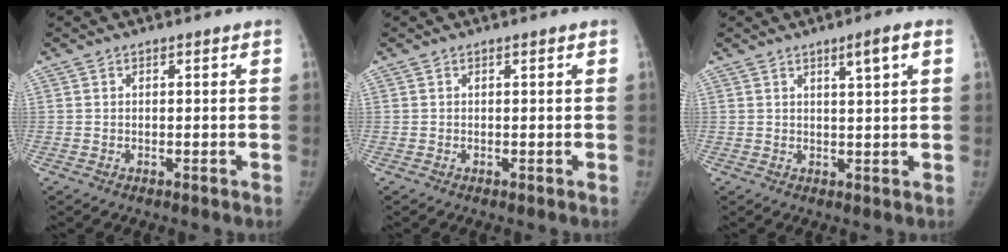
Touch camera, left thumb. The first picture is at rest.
{"total": 0.0}
{"total": 4.0, "force": [1.9, 0.2, 3.5], "torque": [-0.051, -0.007, 0.032]}